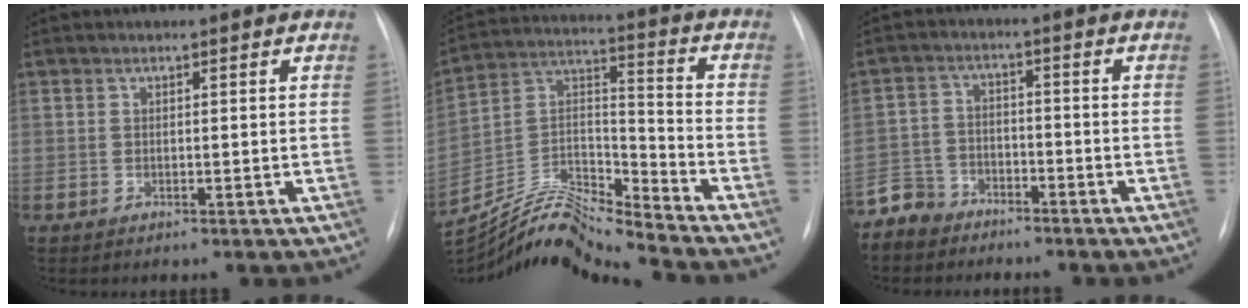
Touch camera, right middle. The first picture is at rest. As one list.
[{"total": 15.2, "force": [-14.7, -1.0, 3.7], "torque": [-0.074, 0.043, -0.274]}, {"total": 6.1, "force": [-5.2, 3.2, 0.0], "torque": [-0.002, -0.006, -0.108]}]